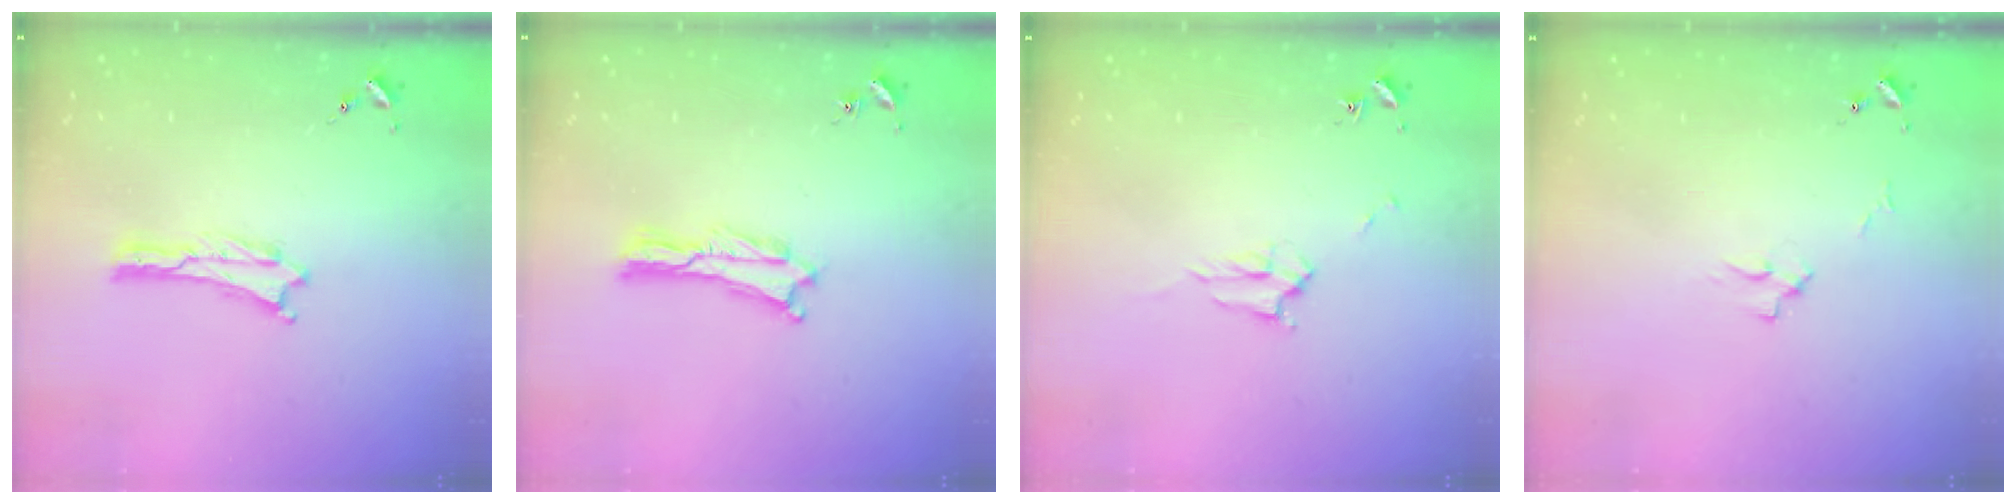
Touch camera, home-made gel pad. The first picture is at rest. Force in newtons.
{"total": 0.6, "press": 0.5, "slide": 0.2}
{"total": 2.3, "press": 2.3, "slide": 0.3}
{"total": 2.7, "press": 2.7, "slide": 0.3}